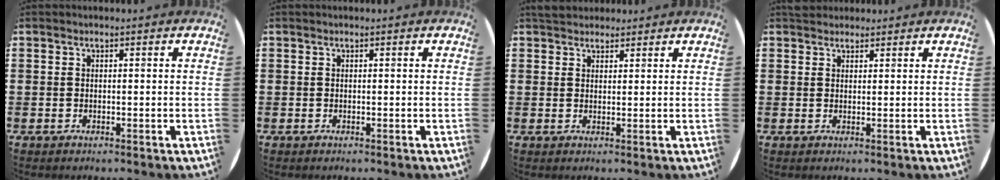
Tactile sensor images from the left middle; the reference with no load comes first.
{"total": 0.0}
{"total": 2.4, "force": [2.3, 0.8, 0.0], "torque": [-0.004, 0.002, 0.044]}
{"total": 1.5, "force": [1.4, 0.5, -0.1], "torque": [0.009, 0.001, 0.026]}